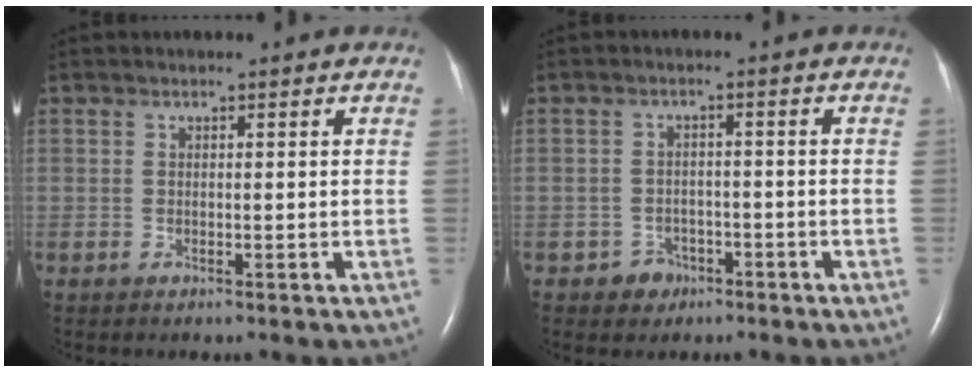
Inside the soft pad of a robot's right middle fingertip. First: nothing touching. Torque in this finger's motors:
{"motor_torque": [0.35, -0.31, -0.05, -0.01]}